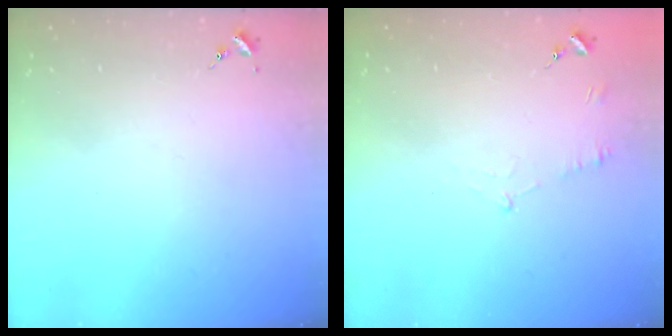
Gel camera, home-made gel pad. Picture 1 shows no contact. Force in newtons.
{"total": 4.5, "press": 4.2, "slide": 1.4}